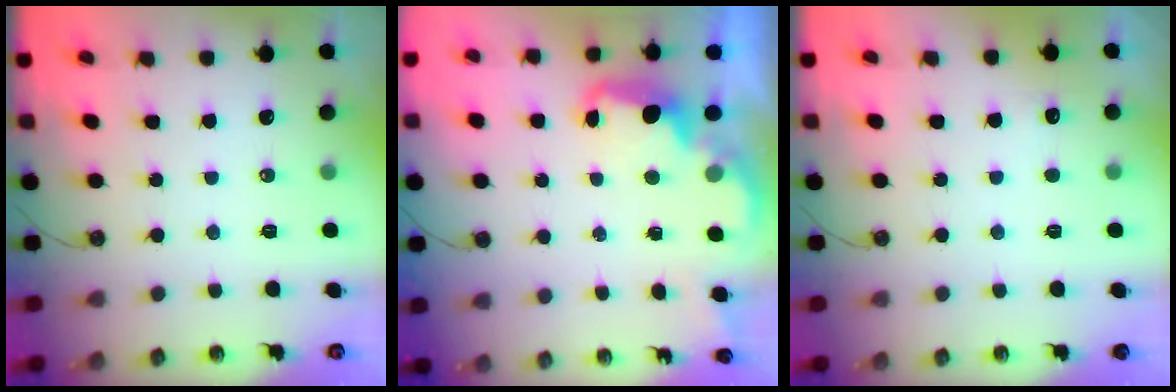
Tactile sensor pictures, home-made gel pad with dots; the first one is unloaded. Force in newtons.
{"total": 2.6, "press": 2.5, "slide": 0.7}
{"total": 2.5, "press": 2.3, "slide": 1.0}